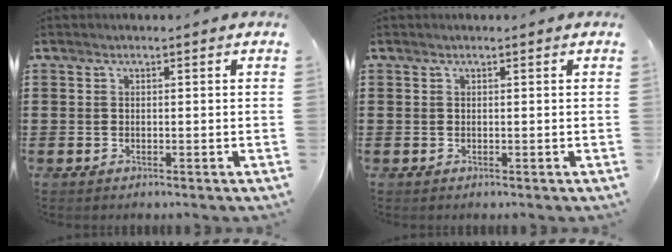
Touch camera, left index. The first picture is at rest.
{"total": 0.0}